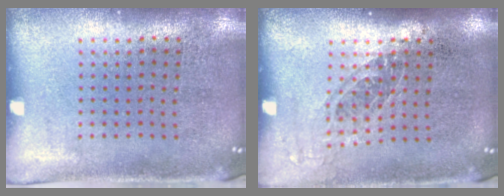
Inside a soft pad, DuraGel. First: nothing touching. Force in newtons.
{"total": 1.2, "press": 1.0, "slide": 0.7}